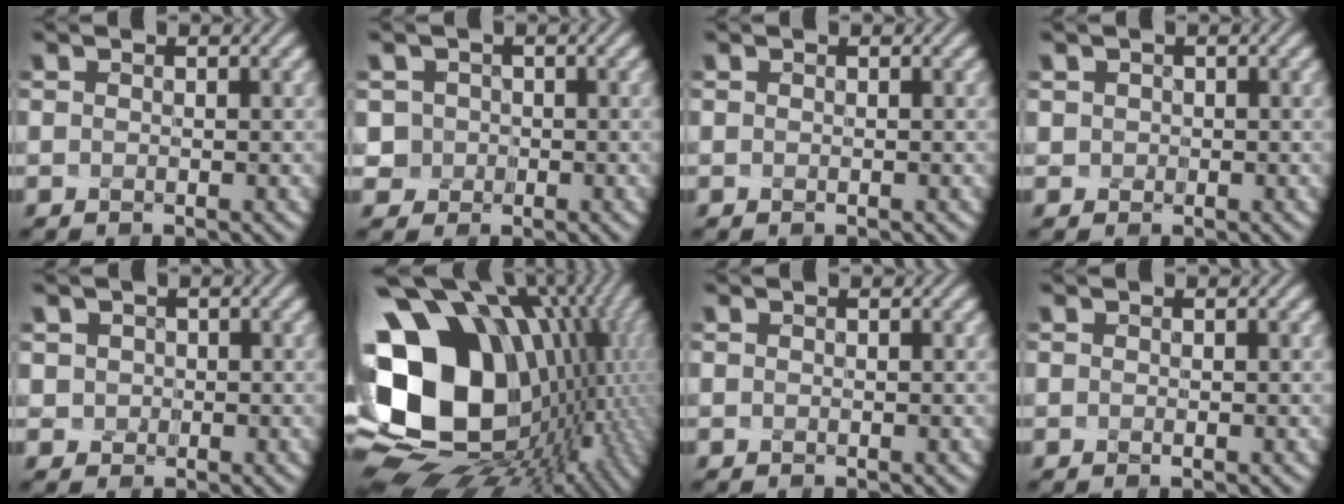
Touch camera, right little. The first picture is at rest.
{"total": 2.1, "force": [0.1, 2.1, -0.1], "torque": [-0.001, 0.009, -0.002]}
{"total": 0.0}
{"total": 1.0, "force": [0.2, 0.9, 0.0], "torque": [-0.011, 0.012, -0.006]}
{"total": 1.7, "force": [0.4, 1.7, 0.2], "torque": [-0.019, 0.009, 0.004]}
{"total": 18.3, "force": [0.0, 14.3, 11.4], "torque": [-0.227, -0.010, 0.030]}
{"total": 0.0}
{"total": 0.0}